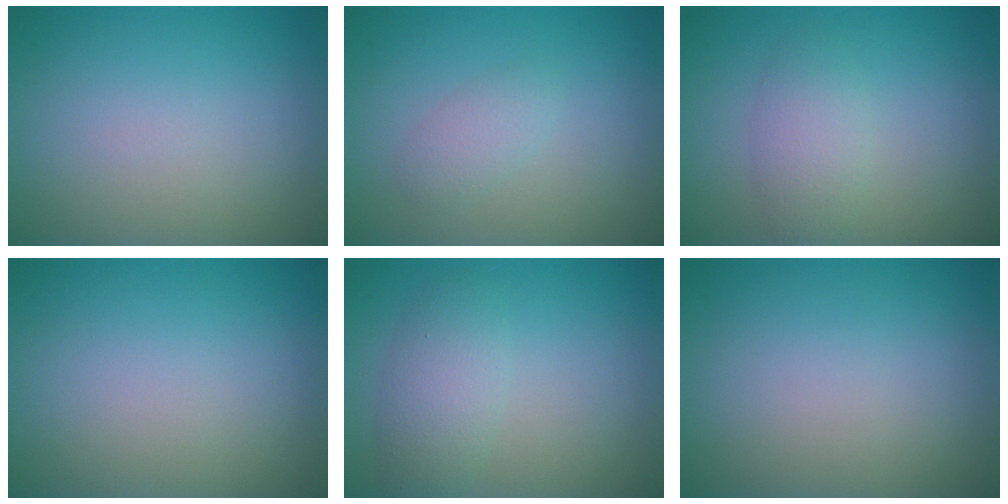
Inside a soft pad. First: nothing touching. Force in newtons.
{"total": 1.5, "press": 1.5, "slide": 0.0}
{"total": 2.6, "press": 2.6, "slide": 0.1}
{"total": 0.0}
{"total": 2.9, "press": 2.9, "slide": 0.0}
{"total": 0.0}